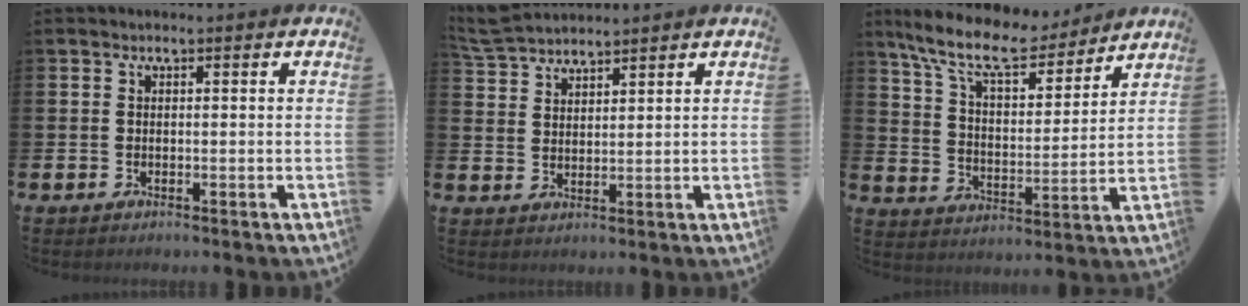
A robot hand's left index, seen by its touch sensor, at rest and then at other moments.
{"total": 5.0, "force": [4.9, 0.7, 0.7], "torque": [-0.028, -0.020, 0.093]}
{"total": 10.7, "force": [9.3, 3.1, 4.3], "torque": [-0.114, -0.055, 0.162]}